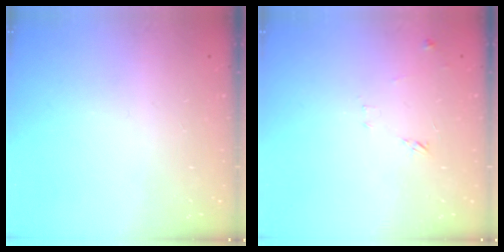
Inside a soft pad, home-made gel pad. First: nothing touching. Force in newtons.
{"total": 9.4, "press": 9.4, "slide": 0.6}